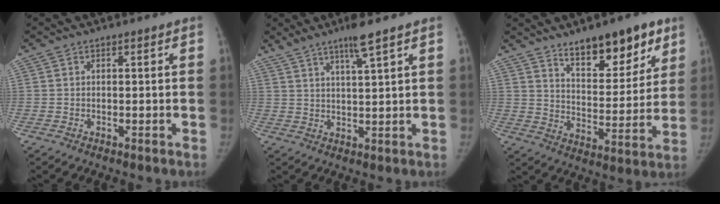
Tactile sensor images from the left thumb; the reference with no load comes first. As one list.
[{"total": 6.0, "force": [4.2, 0.0, 4.3], "torque": [-0.082, -0.017, 0.079]}, {"total": 15.8, "force": [10.4, 6.7, 9.8], "torque": [-0.091, -0.066, 0.165]}]